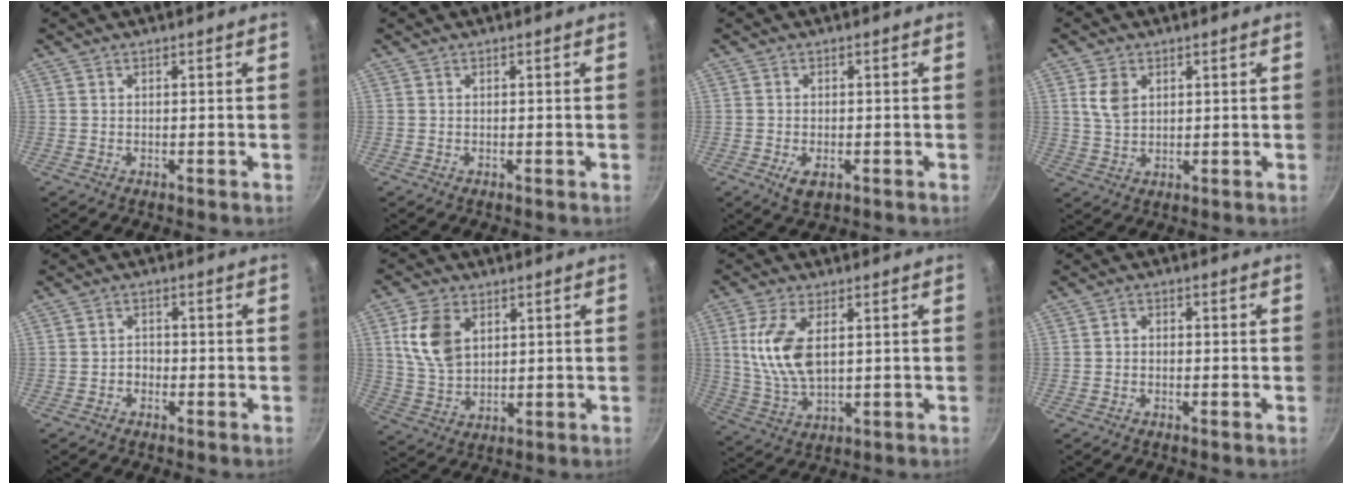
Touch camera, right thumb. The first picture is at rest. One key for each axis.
{"total": 0.0}
{"total": 3.7, "fx": -1.3, "fy": 2.0, "fz": 2.8, "tx": -0.042, "ty": 0.000, "tz": -0.018}
{"total": 5.2, "fx": 1.8, "fy": 3.6, "fz": 3.3, "tx": -0.054, "ty": -0.006, "tz": 0.037}
{"total": 1.9, "fx": -1.0, "fy": 1.5, "fz": 0.8, "tx": -0.001, "ty": 0.013, "tz": -0.018}
{"total": 10.2, "fx": 3.4, "fy": 6.7, "fz": 6.8, "tx": -0.118, "ty": -0.016, "tz": 0.069}
{"total": 11.1, "fx": 2.4, "fy": 5.7, "fz": 9.2, "tx": -0.183, "ty": -0.010, "tz": 0.052}
{"total": 1.6, "fx": -0.7, "fy": 1.2, "fz": 0.8, "tx": -0.015, "ty": 0.009, "tz": -0.015}